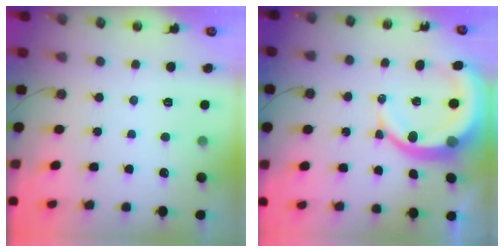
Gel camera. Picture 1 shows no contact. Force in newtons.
{"total": 13.2, "press": 13.1, "slide": 1.4}